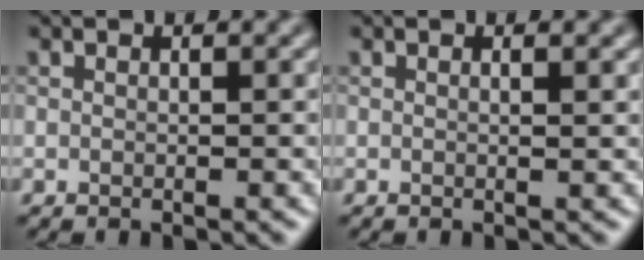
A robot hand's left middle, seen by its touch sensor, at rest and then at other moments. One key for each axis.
{"total": 1.2, "fx": 0.3, "fy": 0.4, "fz": 1.1, "tx": -0.012, "ty": 0.001, "tz": -0.002}